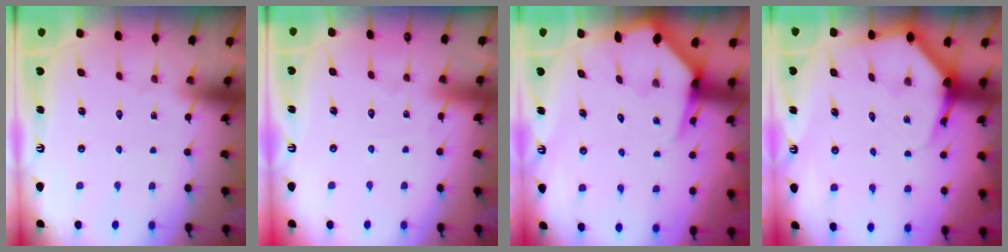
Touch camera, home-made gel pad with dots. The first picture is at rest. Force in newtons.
{"total": 3.9, "press": 3.9, "slide": 0.4}
{"total": 6.7, "press": 6.6, "slide": 0.8}
{"total": 6.0, "press": 6.0, "slide": 0.4}